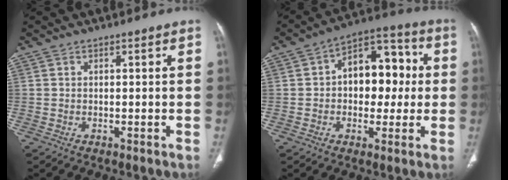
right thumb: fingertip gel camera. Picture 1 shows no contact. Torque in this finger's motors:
{"motor_torque": [1.78, 1.68, 0.73, -0.63, 0.07]}